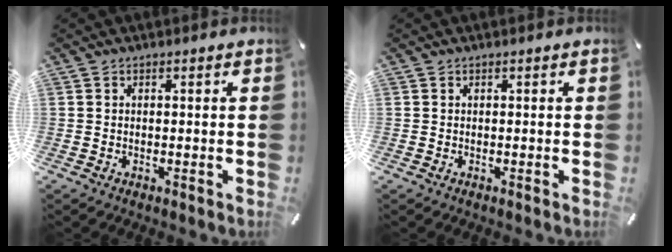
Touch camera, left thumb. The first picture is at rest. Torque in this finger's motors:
{"motor_torque": [-0.01, 0.00, -0.01, -0.04, 0.00]}